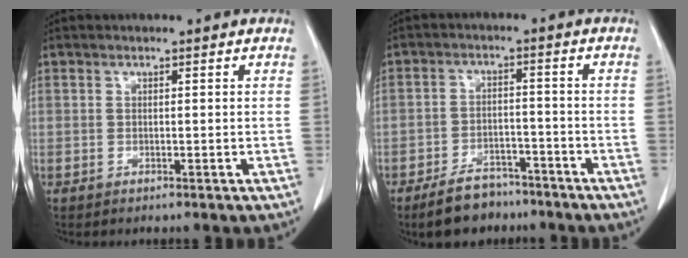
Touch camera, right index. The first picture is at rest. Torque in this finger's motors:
{"motor_torque": [-0.03, -0.02, -0.06, -0.06]}